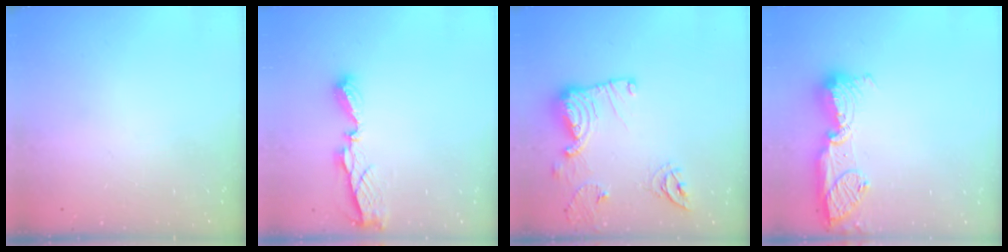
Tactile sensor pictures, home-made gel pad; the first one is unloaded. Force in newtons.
{"total": 6.9, "press": 6.9, "slide": 0.6}
{"total": 13.7, "press": 13.6, "slide": 1.4}
{"total": 14.9, "press": 13.8, "slide": 5.6}